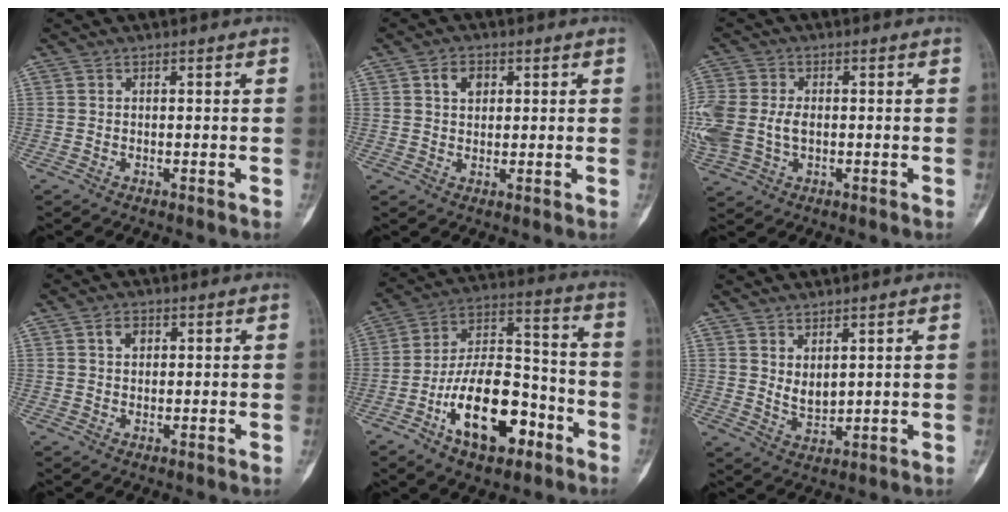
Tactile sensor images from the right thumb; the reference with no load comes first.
{"total": 3.8, "force": [1.4, 2.8, 2.3], "torque": [-0.026, -0.001, 0.023]}
{"total": 15.3, "force": [-0.8, 11.3, 10.3], "torque": [-0.288, 0.009, -0.002]}
{"total": 2.7, "force": [1.0, 1.9, 1.6], "torque": [-0.018, 0.000, 0.016]}
{"total": 18.5, "force": [-8.2, 9.4, 13.6], "torque": [-0.209, 0.068, -0.140]}
{"total": 4.0, "force": [1.8, 2.0, 3.0], "torque": [-0.047, -0.025, 0.043]}